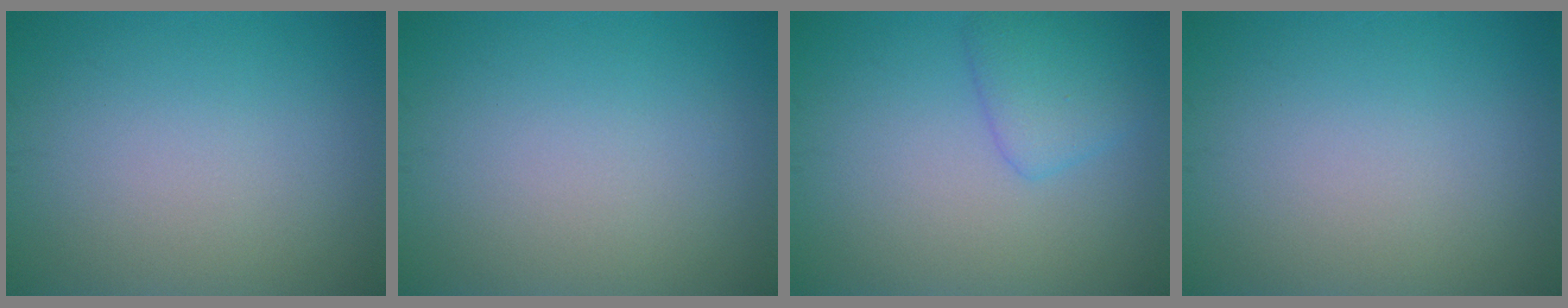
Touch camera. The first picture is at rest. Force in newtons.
{"total": 0.0}
{"total": 2.7, "press": 2.7, "slide": 0.2}
{"total": 0.0}